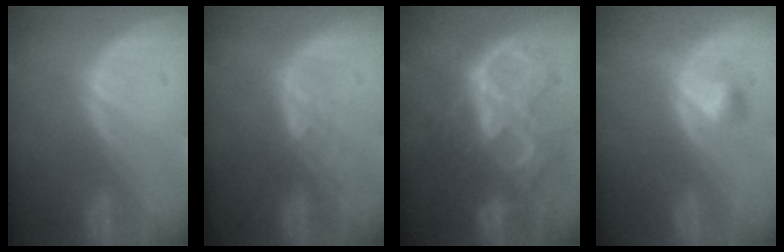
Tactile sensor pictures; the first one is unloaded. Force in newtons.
{"total": 2.3, "press": 2.2, "slide": 0.9}
{"total": 10.6, "press": 10.6, "slide": 1.0}
{"total": 2.8, "press": 2.7, "slide": 0.2}